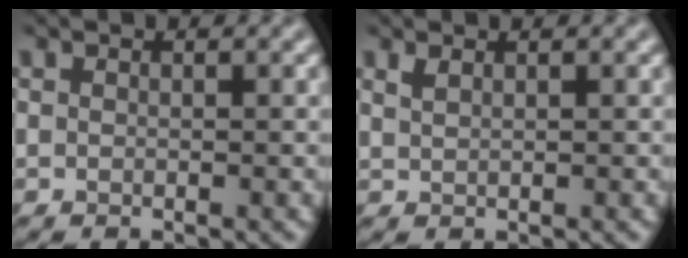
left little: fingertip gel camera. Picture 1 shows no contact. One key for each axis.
{"total": 0.6, "fx": 0.4, "fy": -0.2, "fz": 0.4, "tx": -0.008, "ty": -0.001, "tz": 0.009}